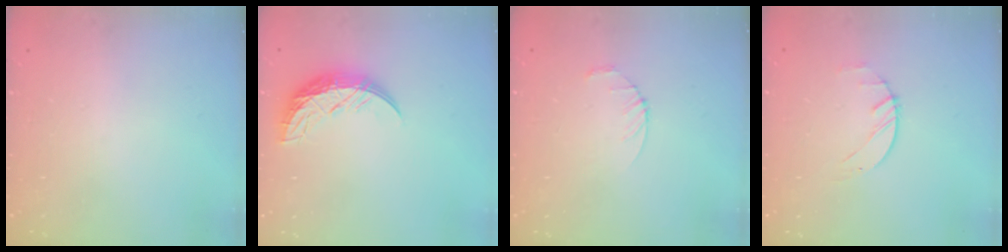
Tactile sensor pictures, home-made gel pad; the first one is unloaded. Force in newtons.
{"total": 10.7, "press": 10.7, "slide": 0.4}
{"total": 3.4, "press": 3.3, "slide": 0.4}
{"total": 1.4, "press": 1.3, "slide": 0.2}